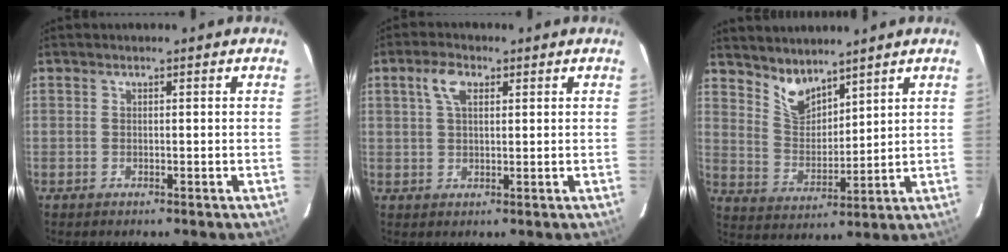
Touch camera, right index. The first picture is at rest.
{"total": 4.4, "force": [1.9, 2.3, 3.2], "torque": [-0.061, 0.012, 0.035]}
{"total": 7.5, "force": [6.2, 2.9, 2.9], "torque": [-0.048, -0.002, 0.127]}